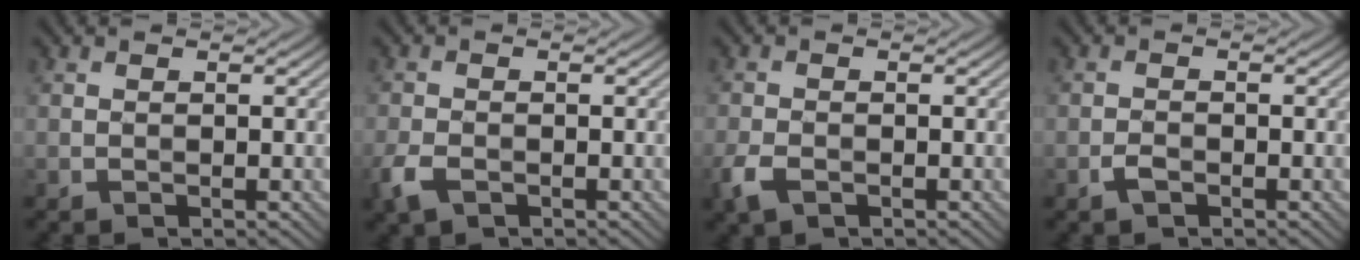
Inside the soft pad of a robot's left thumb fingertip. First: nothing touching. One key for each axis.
{"total": 3.2, "fx": -1.7, "fy": 1.7, "fz": 2.0, "tx": -0.054, "ty": -0.007, "tz": -0.040}
{"total": 3.1, "fx": -1.6, "fy": 1.8, "fz": 2.0, "tx": -0.052, "ty": -0.007, "tz": -0.039}
{"total": 1.4, "fx": -1.0, "fy": 0.6, "fz": 0.9, "tx": -0.020, "ty": 0.000, "tz": -0.021}